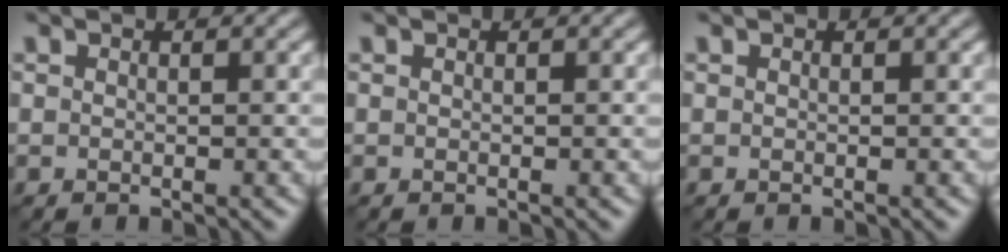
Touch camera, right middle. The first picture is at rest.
{"total": 0.0}
{"total": 0.0}